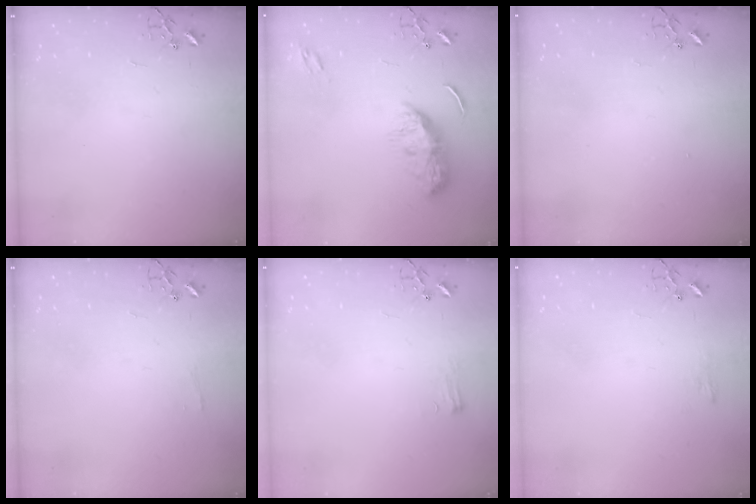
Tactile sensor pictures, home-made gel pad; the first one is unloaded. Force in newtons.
{"total": 10.4, "press": 10.4, "slide": 0.0}
{"total": 1.3, "press": 1.2, "slide": 0.1}
{"total": 3.7, "press": 3.7, "slide": 0.4}
{"total": 5.5, "press": 5.5, "slide": 0.7}
{"total": 6.9, "press": 6.8, "slide": 0.7}